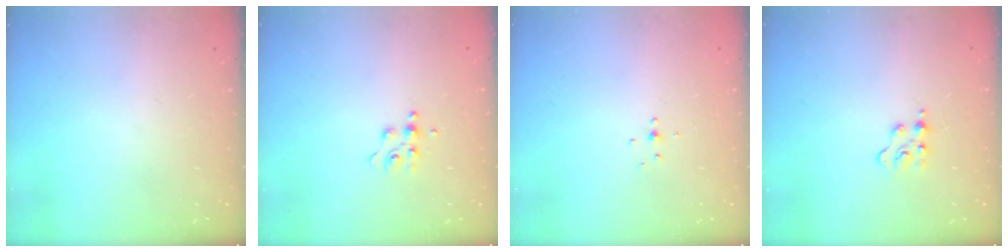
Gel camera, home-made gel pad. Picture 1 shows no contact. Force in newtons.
{"total": 5.6, "press": 5.5, "slide": 0.8}
{"total": 3.0, "press": 2.9, "slide": 0.8}
{"total": 2.4, "press": 2.4, "slide": 0.3}